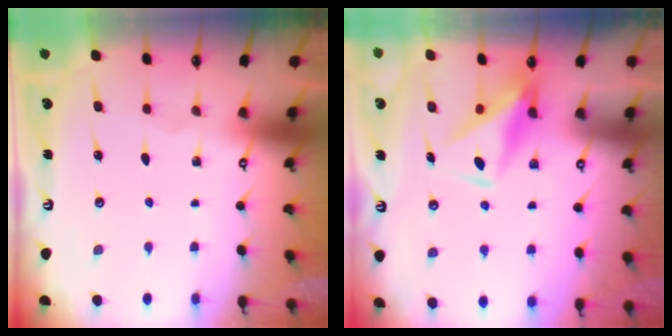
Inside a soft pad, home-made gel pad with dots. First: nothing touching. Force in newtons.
{"total": 10.2, "press": 10.2, "slide": 0.8}